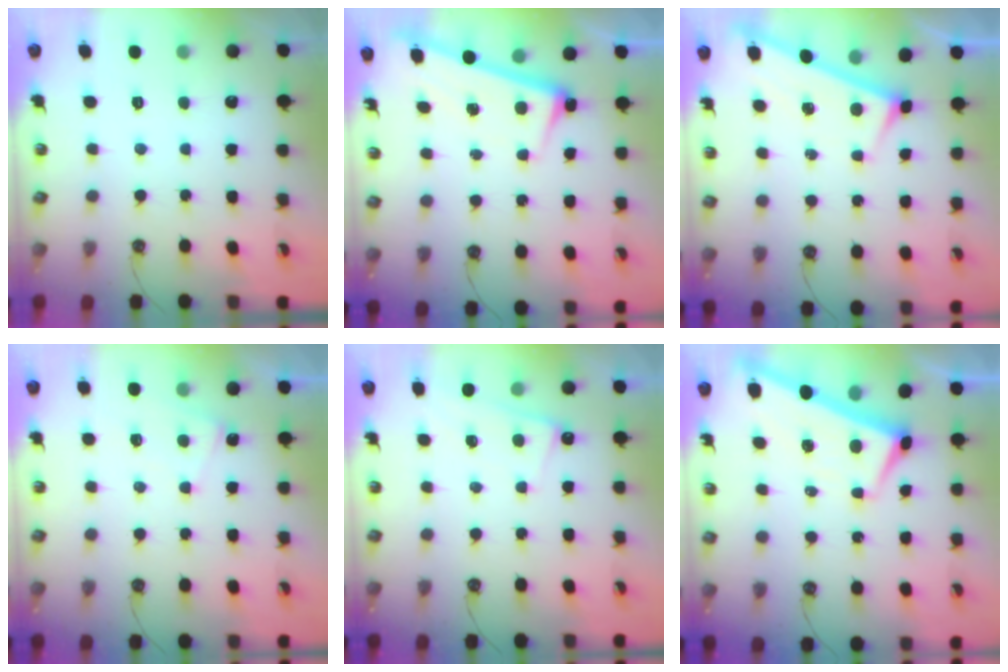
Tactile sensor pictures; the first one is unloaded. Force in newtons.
{"total": 2.7, "press": 2.6, "slide": 0.7}
{"total": 3.3, "press": 3.3, "slide": 0.2}
{"total": 3.9, "press": 3.9, "slide": 0.2}
{"total": 0.7, "press": 0.7, "slide": 0.3}
{"total": 3.6, "press": 3.5, "slide": 0.7}